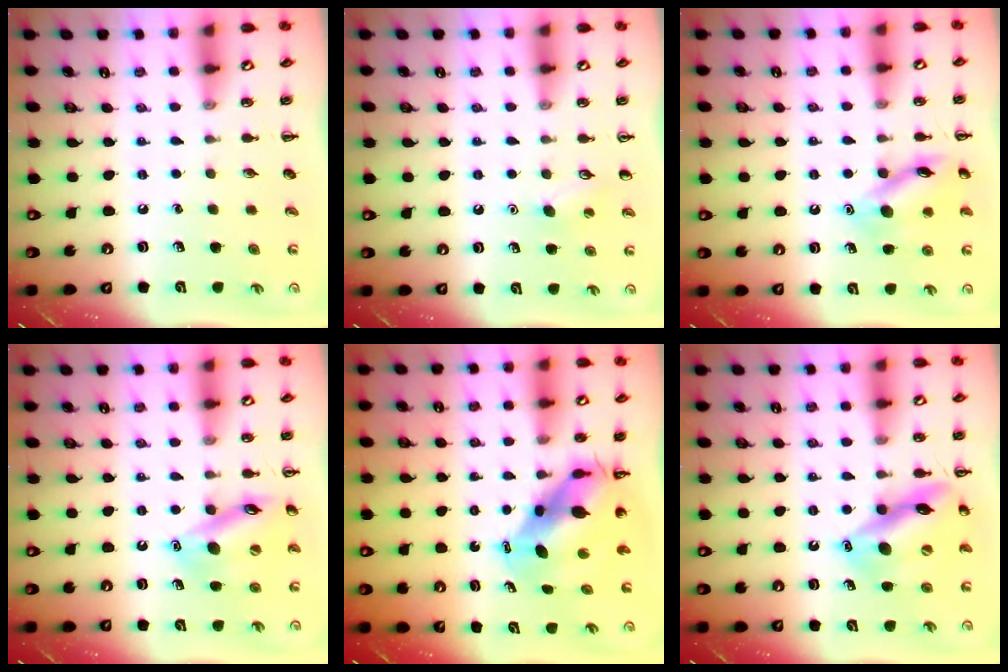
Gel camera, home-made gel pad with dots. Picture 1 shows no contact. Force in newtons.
{"total": 6.6, "press": 6.3, "slide": 1.8}
{"total": 13.4, "press": 13.4, "slide": 0.9}
{"total": 14.6, "press": 14.4, "slide": 2.0}
{"total": 8.4, "press": 8.0, "slide": 2.4}
{"total": 15.8, "press": 15.7, "slide": 2.1}